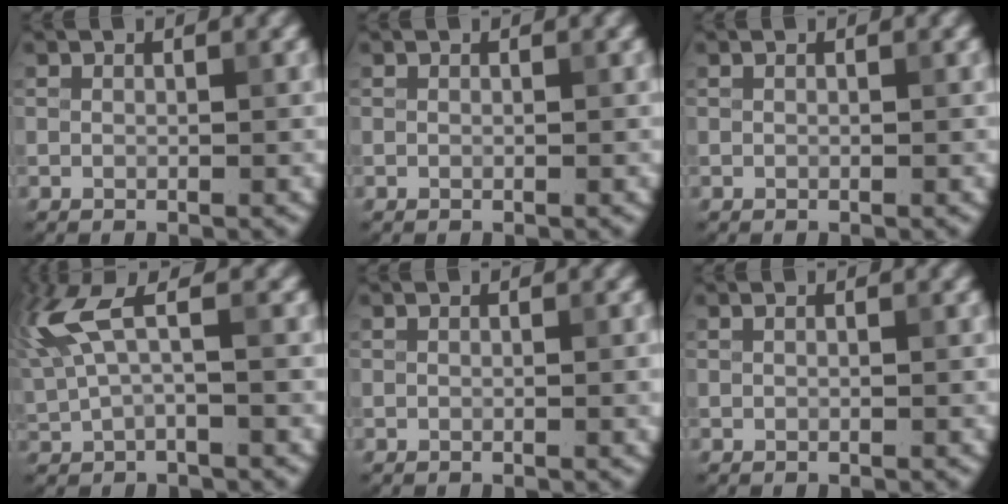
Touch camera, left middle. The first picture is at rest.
{"total": 0.0}
{"total": 0.0}
{"total": 5.1, "force": [2.0, 1.4, 4.5], "torque": [-0.112, 0.009, 0.038]}
{"total": 0.7, "force": [0.0, 0.1, 0.7], "torque": [-0.007, 0.000, 0.000]}
{"total": 0.0}